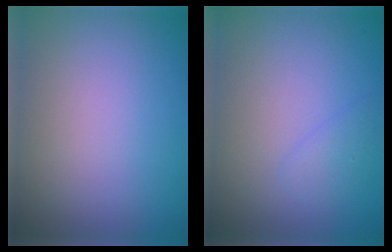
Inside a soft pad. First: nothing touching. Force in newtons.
{"total": 1.1, "press": 1.1, "slide": 0.0}